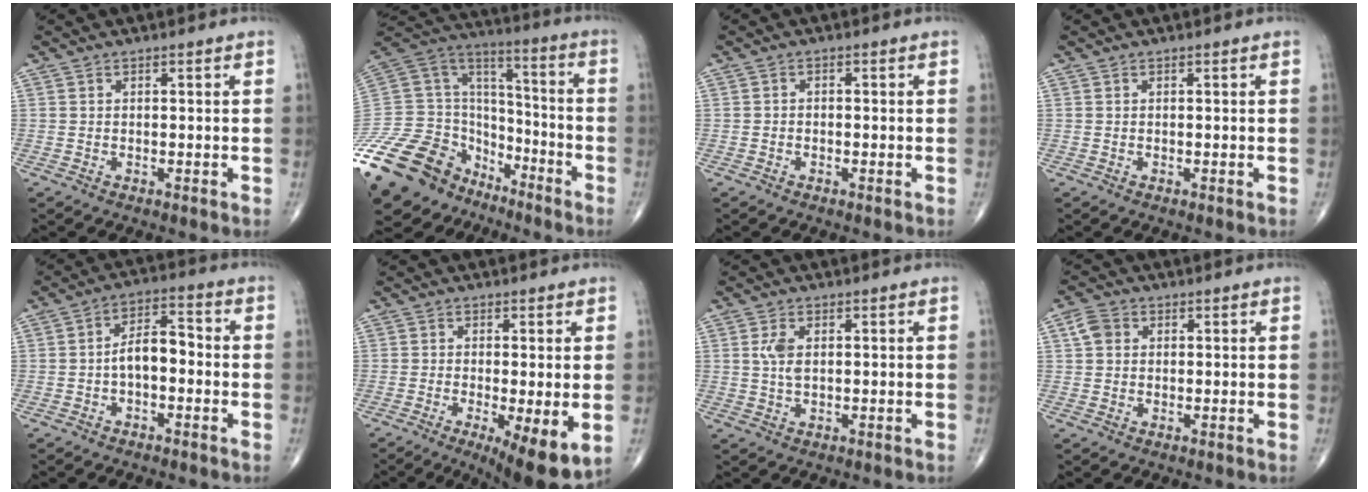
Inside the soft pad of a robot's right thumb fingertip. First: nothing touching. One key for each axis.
{"total": 29.7, "fx": -18.7, "fy": 18.7, "fz": 13.5, "tx": -0.325, "ty": 0.065, "tz": -0.318}
{"total": 0.8, "fx": -0.3, "fy": 0.6, "fz": 0.4, "tx": -0.002, "ty": 0.002, "tz": -0.010}
{"total": 0.0}
{"total": 7.0, "fx": -1.2, "fy": 3.7, "fz": 5.8, "tx": -0.087, "ty": 0.033, "tz": -0.030}
{"total": 10.5, "fx": -3.1, "fy": 2.8, "fz": 9.6, "tx": -0.146, "ty": -0.022, "tz": -0.042}
{"total": 3.4, "fx": 0.7, "fy": 1.8, "fz": 2.8, "tx": -0.062, "ty": -0.001, "tz": 0.014}
{"total": 3.6, "fx": 0.9, "fy": 2.9, "fz": 1.9, "tx": -0.031, "ty": 0.008, "tz": 0.014}